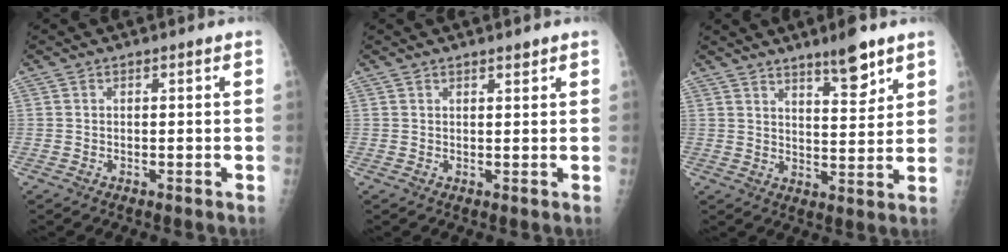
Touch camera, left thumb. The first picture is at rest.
{"total": 1.2, "force": [1.0, 0.3, 0.5], "torque": [-0.005, -0.008, 0.017]}
{"total": 8.0, "force": [5.7, 2.0, 5.3], "torque": [-0.066, -0.042, 0.090]}